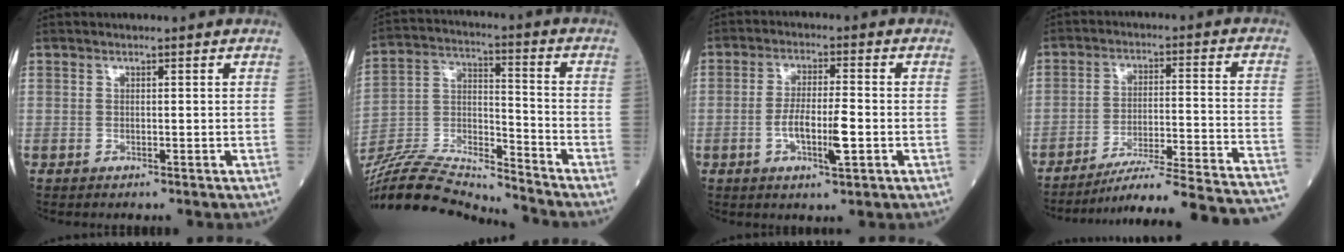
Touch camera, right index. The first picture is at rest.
{"total": 18.1, "force": [-17.5, 0.1, 4.6], "torque": [-0.090, 0.015, -0.314]}
{"total": 6.4, "force": [-1.8, 0.9, 6.0], "torque": [-0.111, 0.000, -0.033]}
{"total": 25.7, "force": [-23.7, -1.5, 9.7], "torque": [-0.071, -0.027, -0.320]}